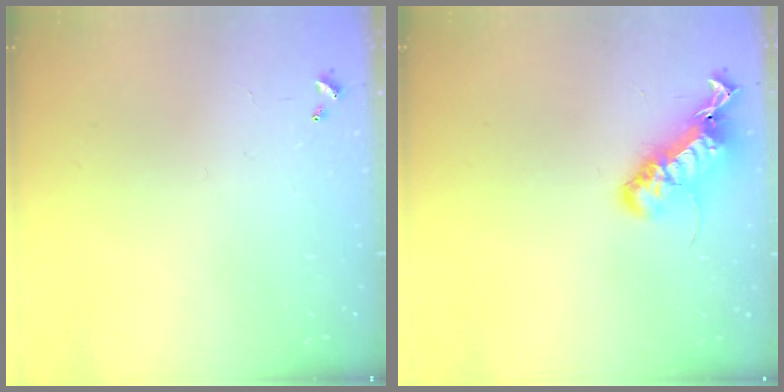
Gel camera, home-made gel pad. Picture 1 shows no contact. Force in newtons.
{"total": 19.9, "press": 19.9, "slide": 0.3}